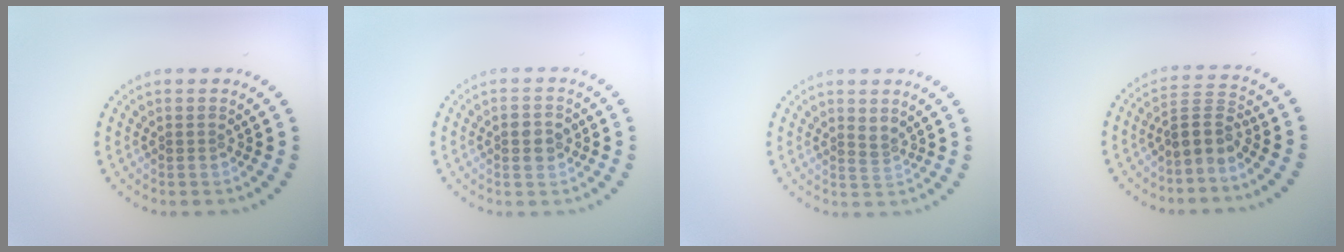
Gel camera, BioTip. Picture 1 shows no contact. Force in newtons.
{"total": 2.0, "press": 2.0, "slide": 0.0}
{"total": 1.0, "press": 0.5, "slide": 0.8}
{"total": 2.8, "press": 2.1, "slide": 1.8}